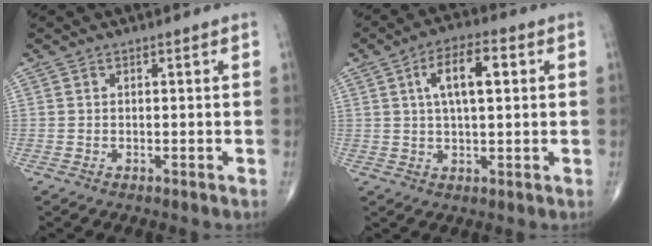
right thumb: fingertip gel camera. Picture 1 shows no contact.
{"total": 9.1, "force": [2.4, 3.7, 8.0], "torque": [-0.129, 0.011, 0.034]}